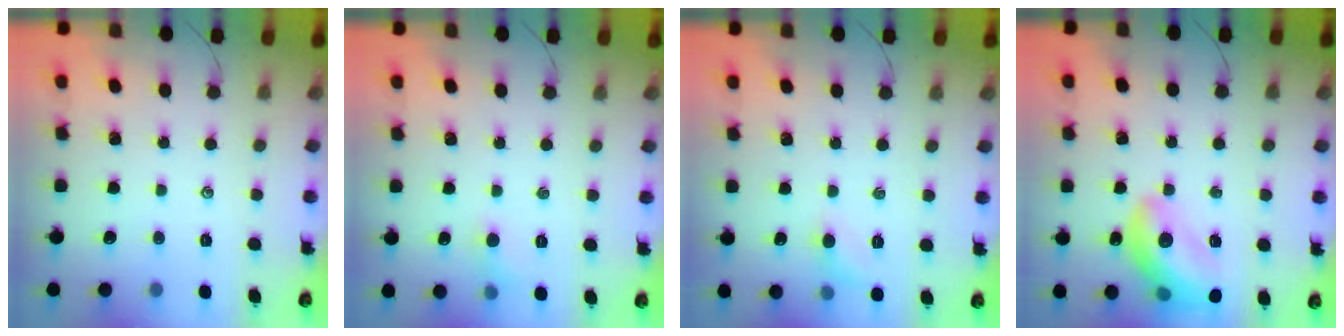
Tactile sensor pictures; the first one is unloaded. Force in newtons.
{"total": 3.8, "press": 3.6, "slide": 1.2}
{"total": 6.3, "press": 6.0, "slide": 1.7}
{"total": 16.3, "press": 16.2, "slide": 2.1}